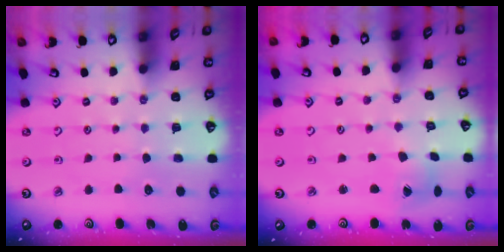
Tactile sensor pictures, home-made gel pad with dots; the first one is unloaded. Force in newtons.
{"total": 3.0, "press": 3.0, "slide": 0.4}